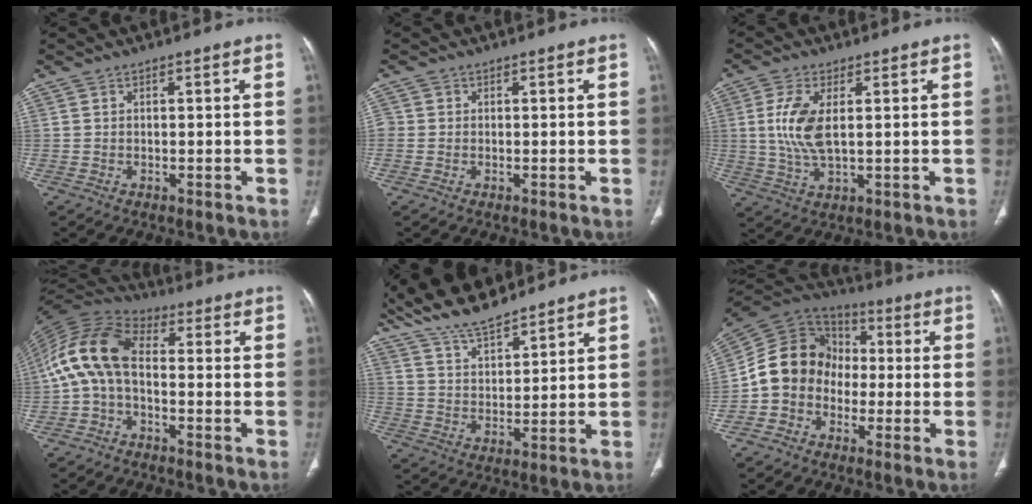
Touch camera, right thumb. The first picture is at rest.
{"total": 1.2, "force": [-0.4, 1.1, 0.3], "torque": [-0.004, 0.003, -0.014]}
{"total": 8.2, "force": [1.2, 3.6, 7.3], "torque": [-0.166, -0.007, 0.026]}
{"total": 12.3, "force": [-0.9, 7.2, 10.0], "torque": [-0.199, 0.037, -0.032]}
{"total": 12.1, "force": [10.2, 3.5, 5.6], "torque": [-0.086, -0.042, 0.190]}
{"total": 13.6, "force": [-2.3, 11.4, 7.1], "torque": [-0.112, 0.044, -0.058]}